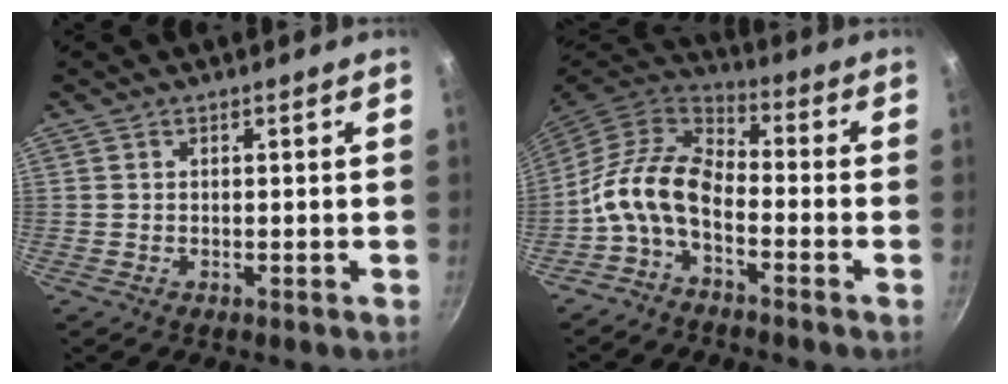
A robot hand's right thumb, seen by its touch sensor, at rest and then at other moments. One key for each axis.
{"total": 11.1, "fx": -3.5, "fy": 6.3, "fz": 8.4, "tx": -0.157, "ty": 0.047, "tz": -0.085}